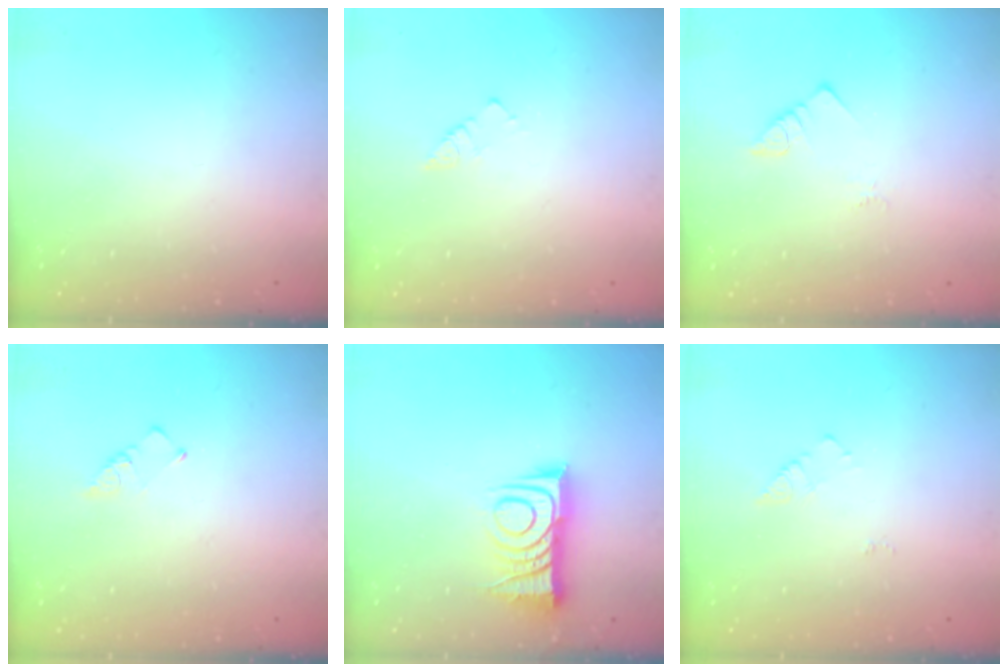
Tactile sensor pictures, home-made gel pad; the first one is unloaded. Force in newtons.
{"total": 2.3, "press": 2.3, "slide": 0.4}
{"total": 2.7, "press": 2.7, "slide": 0.3}
{"total": 1.5, "press": 1.5, "slide": 0.3}
{"total": 11.7, "press": 11.6, "slide": 0.9}
{"total": 5.1, "press": 5.0, "slide": 0.9}